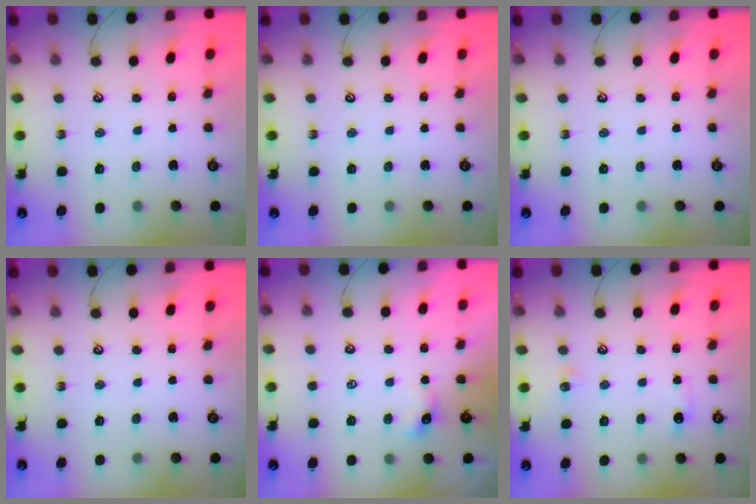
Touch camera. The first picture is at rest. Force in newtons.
{"total": 0.0}
{"total": 0.0}
{"total": 0.0}
{"total": 0.9, "press": 0.9, "slide": 0.2}
{"total": 3.4, "press": 3.4, "slide": 0.6}